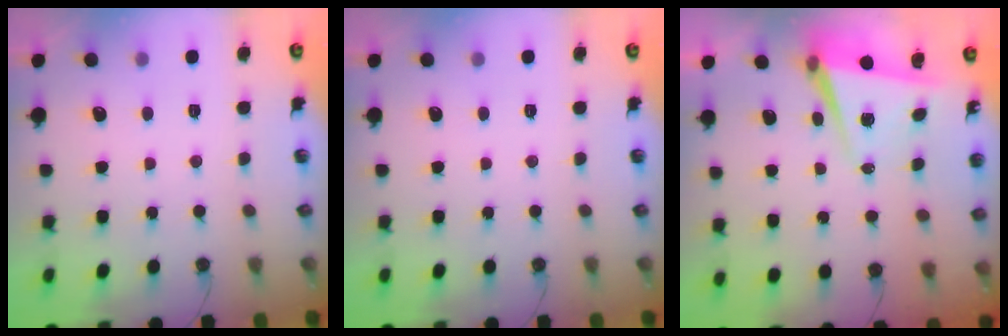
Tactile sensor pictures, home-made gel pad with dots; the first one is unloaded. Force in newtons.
{"total": 0.0}
{"total": 5.5, "press": 5.4, "slide": 1.0}